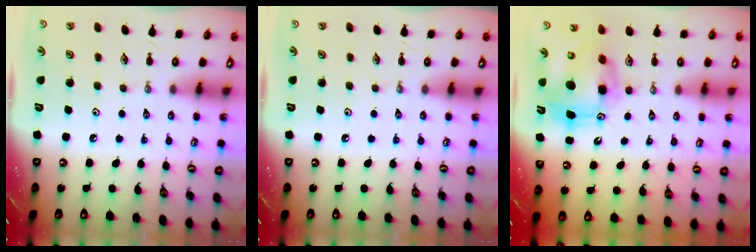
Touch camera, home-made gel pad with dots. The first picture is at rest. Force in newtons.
{"total": 0.0}
{"total": 10.5, "press": 10.4, "slide": 0.9}